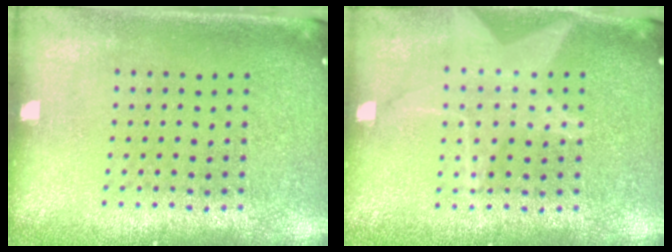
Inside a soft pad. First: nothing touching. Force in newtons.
{"total": 2.5, "press": 2.5, "slide": 0.3}